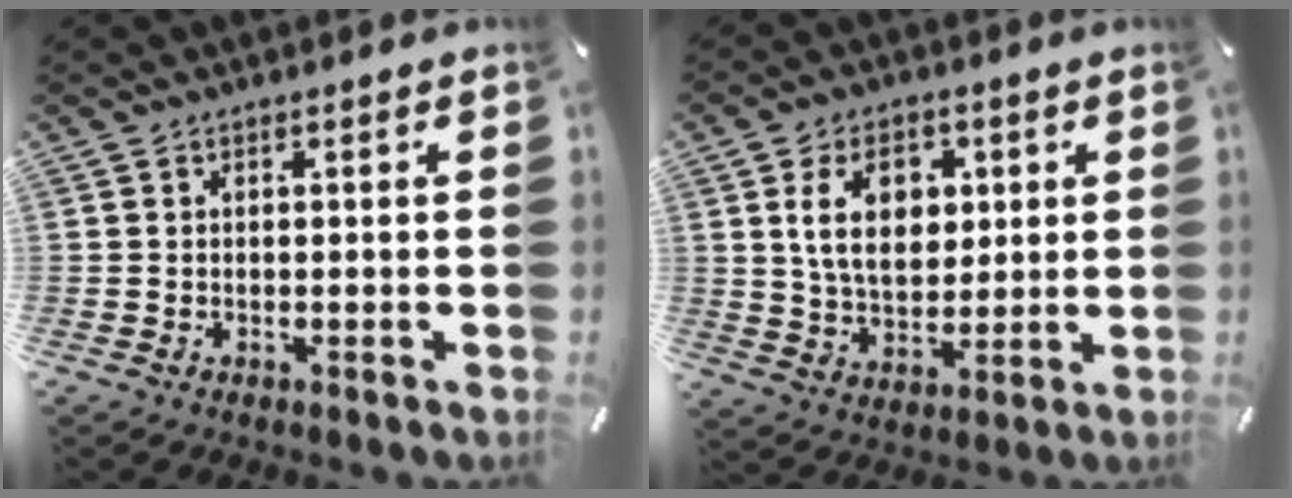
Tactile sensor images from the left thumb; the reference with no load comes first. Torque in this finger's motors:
{"motor_torque": [0.73, 0.67, 1.39, -0.30, 0.48]}